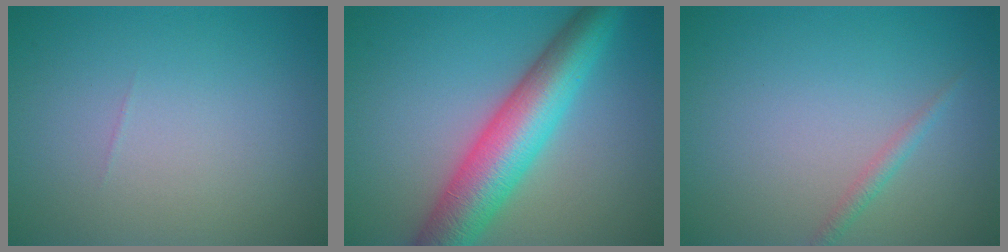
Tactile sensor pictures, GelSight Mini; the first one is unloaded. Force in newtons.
{"total": 8.5, "press": 8.5, "slide": 0.1}
{"total": 1.1, "press": 1.1, "slide": 0.0}